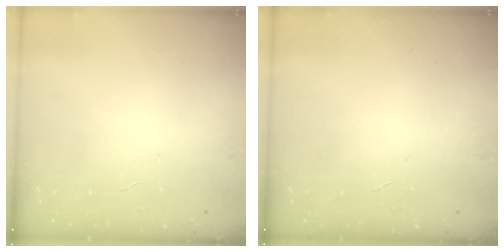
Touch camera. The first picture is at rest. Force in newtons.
{"total": 0.0}